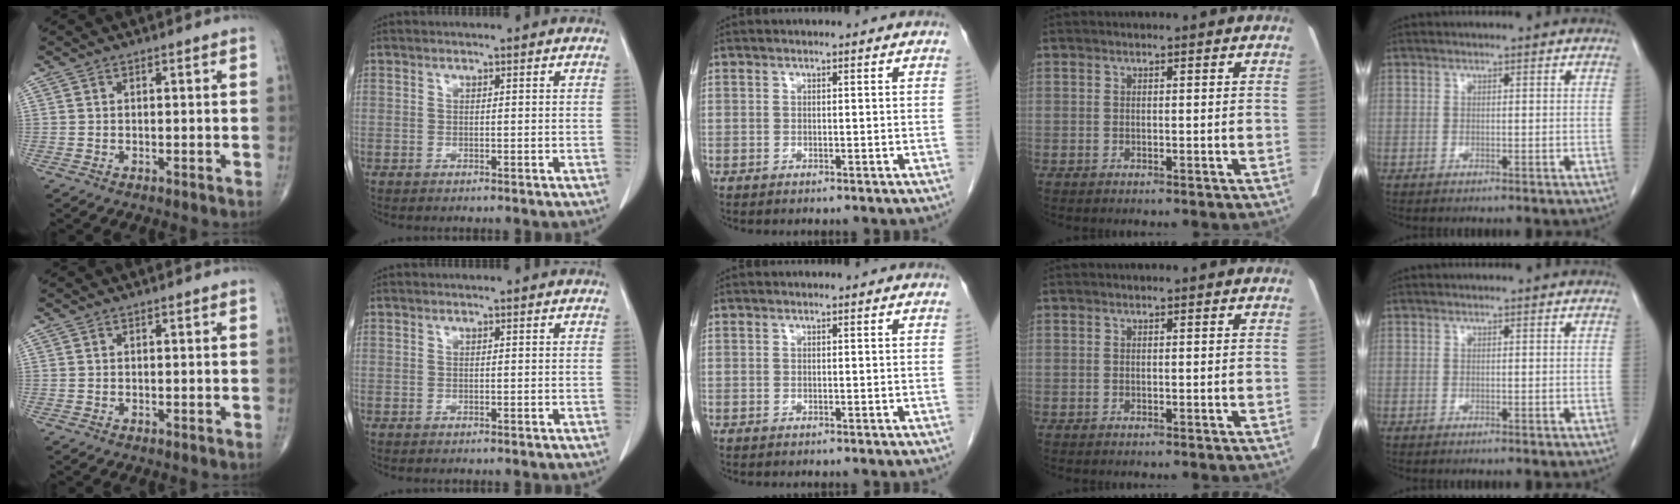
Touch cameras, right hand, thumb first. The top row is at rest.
{}